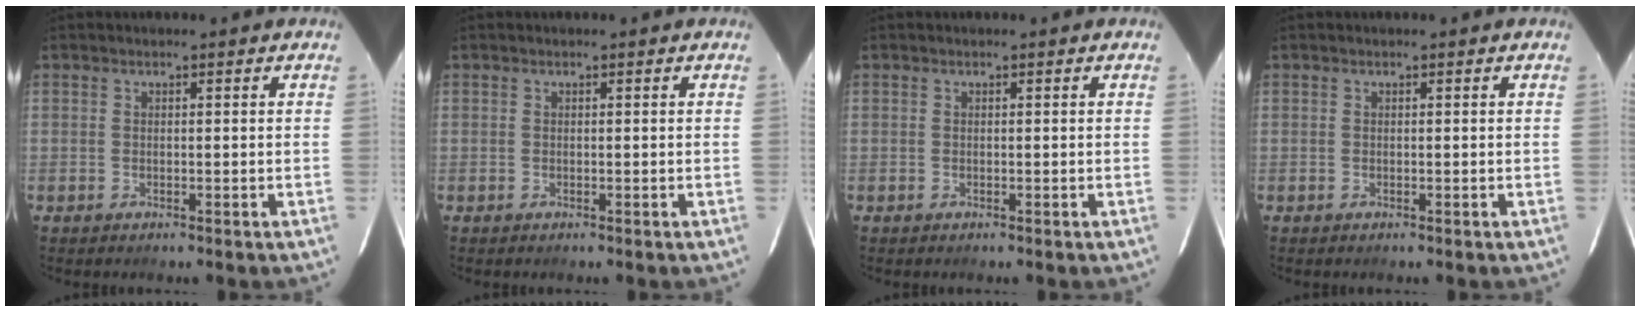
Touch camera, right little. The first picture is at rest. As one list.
[{"total": 0.0}, {"total": 0.0}, {"total": 0.0}]